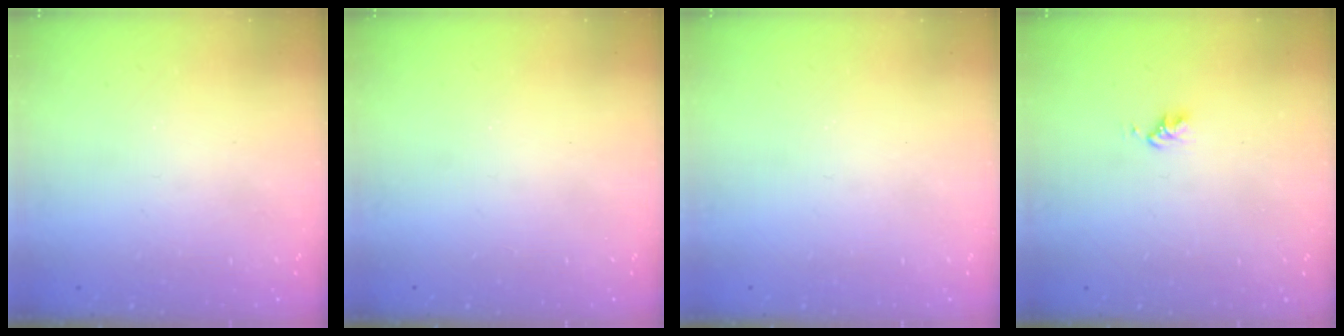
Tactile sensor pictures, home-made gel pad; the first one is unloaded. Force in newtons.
{"total": 0.0}
{"total": 0.0}
{"total": 2.6, "press": 2.6, "slide": 0.4}